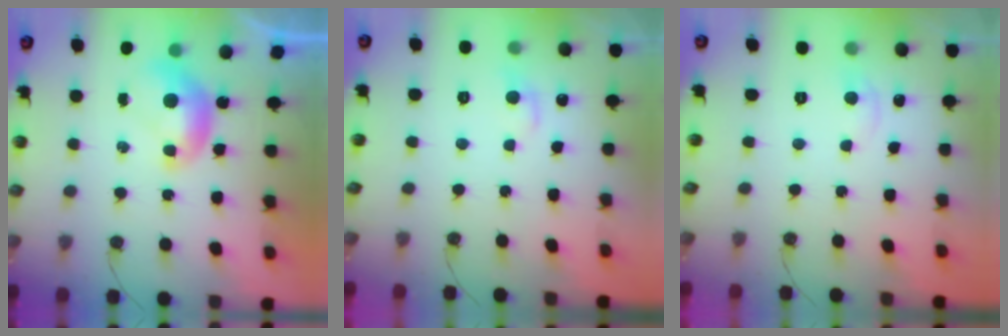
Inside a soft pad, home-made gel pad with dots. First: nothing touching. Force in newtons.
{"total": 0.8, "press": 0.4, "slide": 0.6}
{"total": 1.3, "press": 1.3, "slide": 0.4}